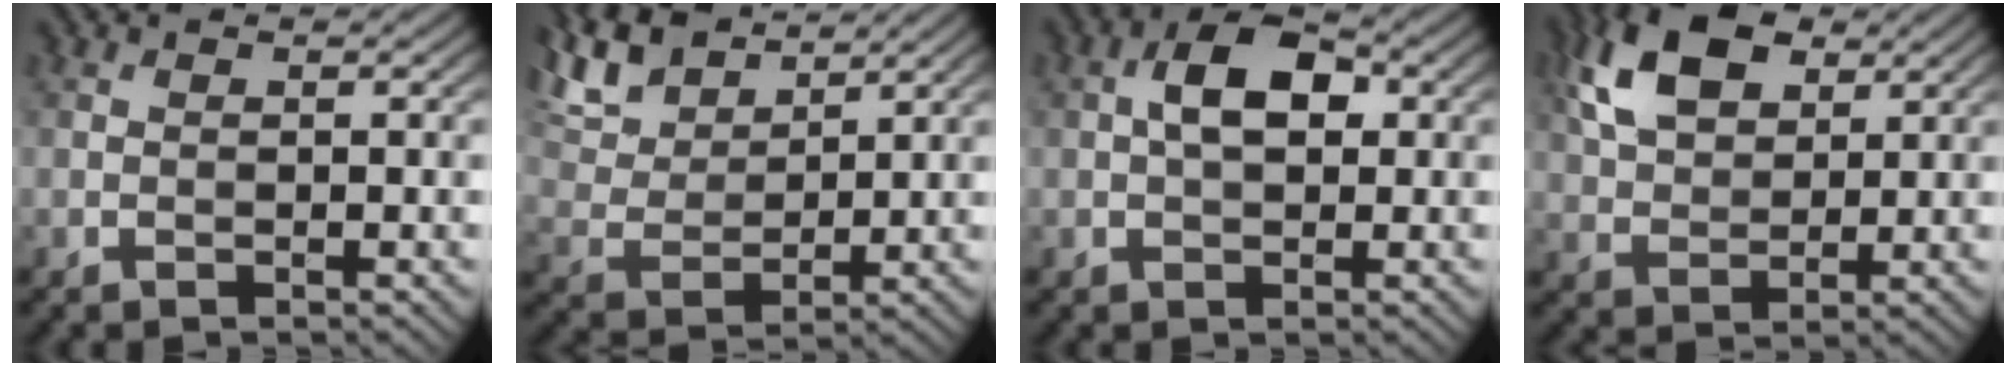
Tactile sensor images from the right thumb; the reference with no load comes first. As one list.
[{"total": 10.5, "force": [7.9, 4.2, 5.6], "torque": [-0.167, 0.021, 0.146]}, {"total": 5.4, "force": [0.8, 3.1, 4.3], "torque": [-0.077, 0.008, 0.008]}, {"total": 10.1, "force": [4.7, 5.9, 6.7], "torque": [-0.163, 0.018, 0.091]}]